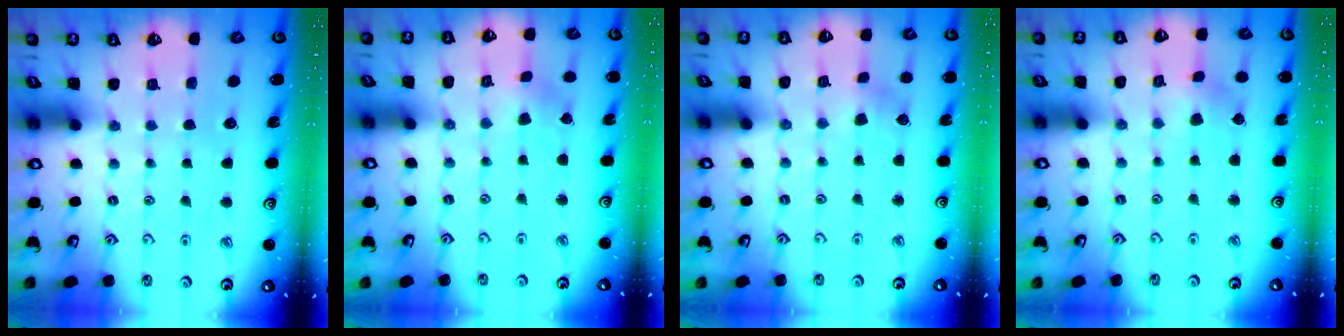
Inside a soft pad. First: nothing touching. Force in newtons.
{"total": 0.6, "press": 0.5, "slide": 0.2}
{"total": 3.3, "press": 3.3, "slide": 0.3}
{"total": 1.8, "press": 1.8, "slide": 0.2}